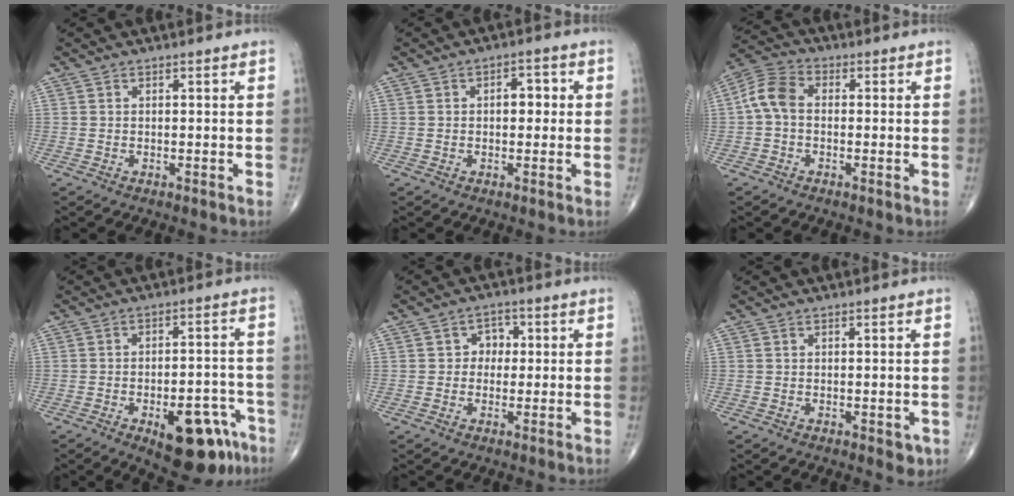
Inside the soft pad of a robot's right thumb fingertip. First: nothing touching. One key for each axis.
{"total": 3.8, "fx": 0.4, "fy": 2.1, "fz": 3.1, "tx": -0.035, "ty": 0.012, "tz": 0.003}
{"total": 6.6, "fx": -0.3, "fy": 4.5, "fz": 4.9, "tx": -0.096, "ty": 0.021, "tz": -0.019}
{"total": 14.2, "fx": -7.3, "fy": 6.3, "fz": 10.5, "tx": -0.105, "ty": 0.038, "tz": -0.089}
{"total": 3.6, "fx": 0.4, "fy": 3.2, "fz": 1.8, "tx": 0.004, "ty": 0.008, "tz": -0.003}
{"total": 2.0, "fx": -0.2, "fy": 1.2, "fz": 1.6, "tx": -0.009, "ty": -0.003, "tz": 0.001}